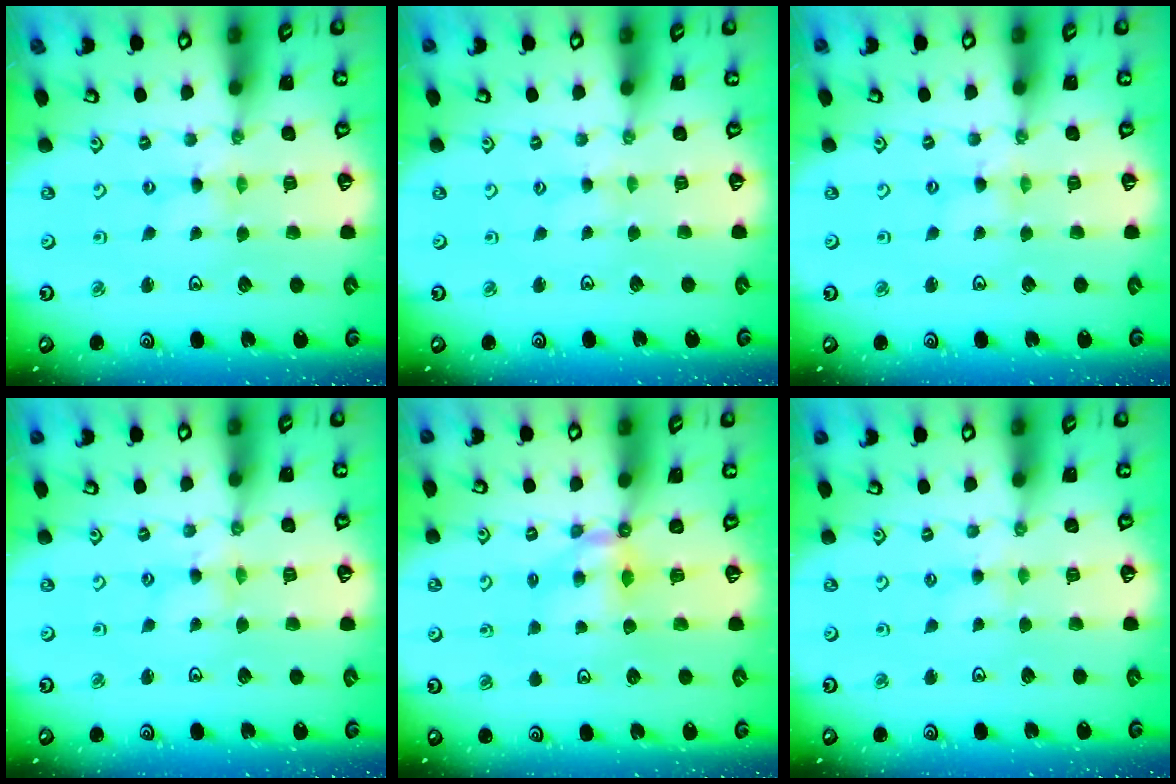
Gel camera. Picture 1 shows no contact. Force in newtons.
{"total": 0.0}
{"total": 0.9, "press": 0.9, "slide": 0.2}
{"total": 2.4, "press": 2.3, "slide": 0.4}
{"total": 6.7, "press": 6.7, "slide": 0.3}
{"total": 2.0, "press": 1.9, "slide": 0.3}